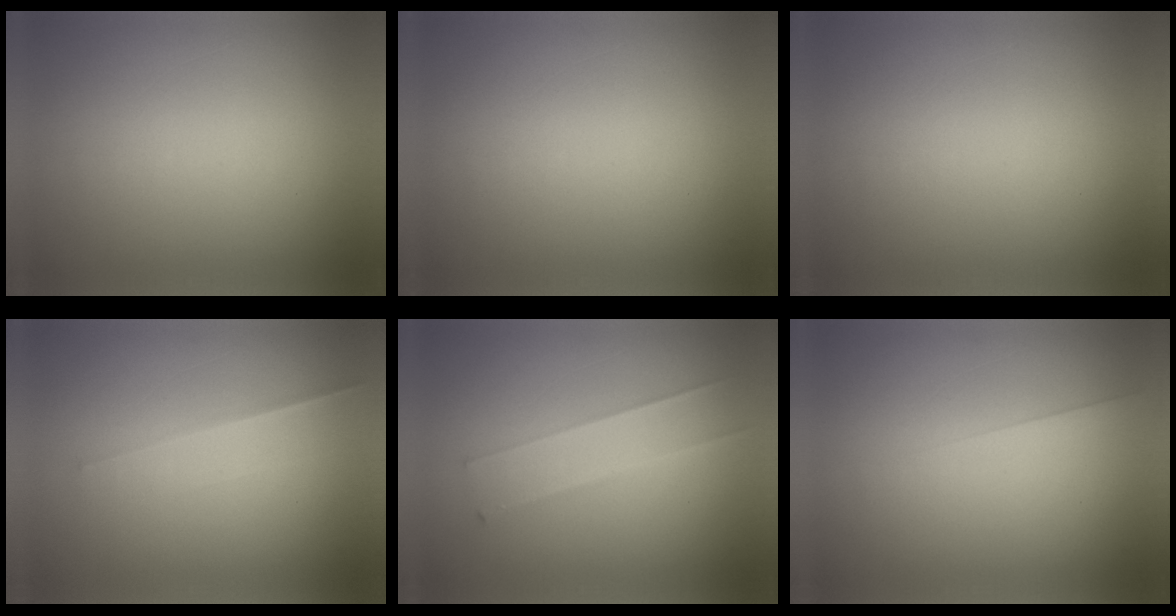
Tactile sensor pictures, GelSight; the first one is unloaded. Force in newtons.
{"total": 1.3}
{"total": 1.1}
{"total": 2.0}
{"total": 2.2}
{"total": 1.6}